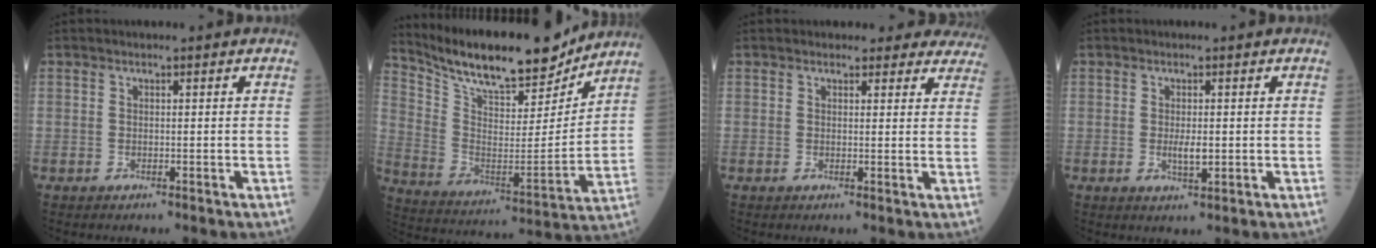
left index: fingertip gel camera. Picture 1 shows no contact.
{"total": 19.4, "force": [17.1, 4.3, 8.1], "torque": [-0.156, -0.012, 0.286]}
{"total": 8.9, "force": [8.2, 3.2, 0.4], "torque": [0.044, -0.005, 0.058]}
{"total": 2.3, "force": [0.0, 0.7, 2.2], "torque": [-0.044, -0.004, 0.002]}